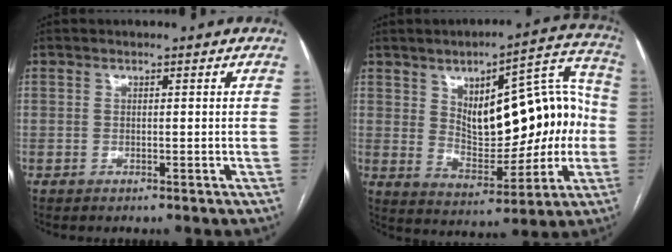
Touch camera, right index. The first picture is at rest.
{"total": 18.3, "force": [1.6, 8.0, 16.3], "torque": [-0.223, 0.042, 0.038]}